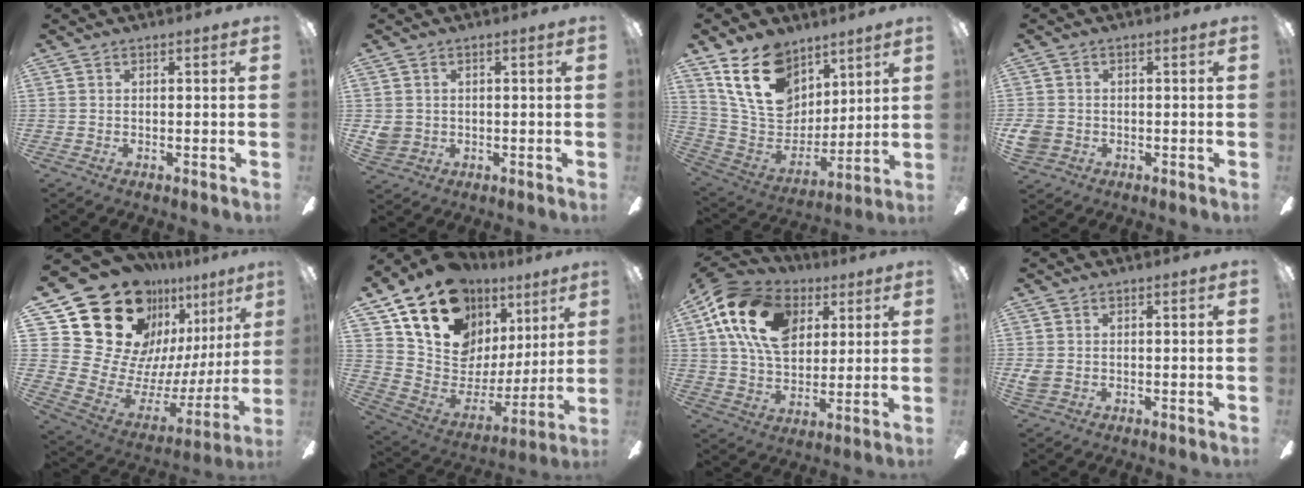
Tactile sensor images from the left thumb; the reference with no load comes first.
{"total": 3.3, "force": [0.2, 3.2, 0.8], "torque": [-0.011, 0.005, 0.007]}
{"total": 20.8, "force": [11.6, 13.8, 10.4], "torque": [-0.201, -0.050, 0.216]}
{"total": 4.3, "force": [-0.7, 3.9, 1.6], "torque": [-0.042, 0.008, -0.011]}
{"total": 29.3, "force": [19.0, 17.7, 13.6], "torque": [-0.242, -0.140, 0.384]}
{"total": 19.1, "force": [13.0, 11.6, 7.8], "torque": [-0.154, -0.082, 0.246]}
{"total": 19.5, "force": [7.6, 13.2, 12.1], "torque": [-0.231, 0.004, 0.140]}
{"total": 2.5, "force": [0.0, 2.1, 1.3], "torque": [-0.023, 0.006, 0.002]}